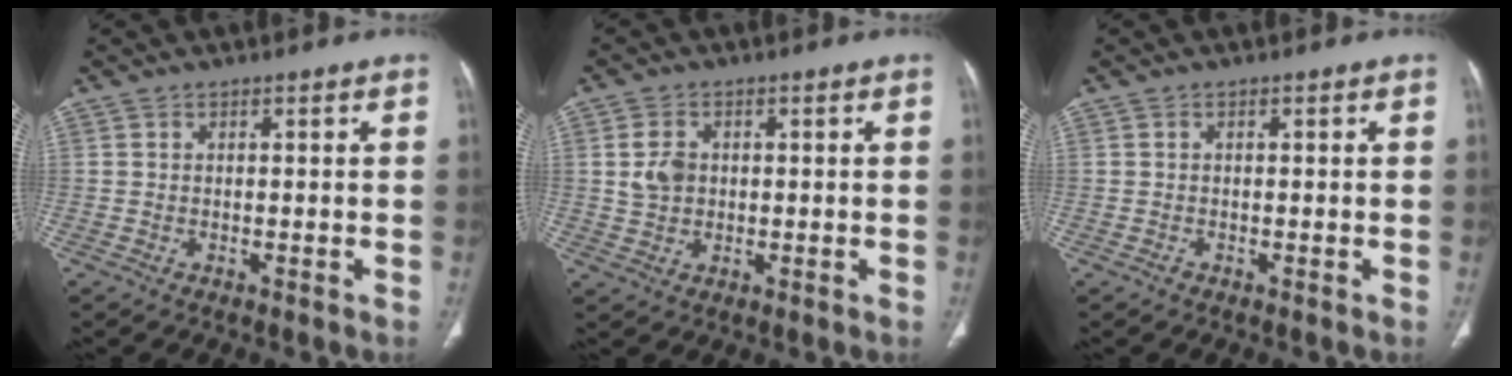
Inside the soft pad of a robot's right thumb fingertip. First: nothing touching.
{"total": 4.5, "force": [0.5, 3.5, 2.8], "torque": [-0.044, 0.001, 0.012]}
{"total": 0.5, "force": [-0.3, 0.4, 0.1], "torque": [0.000, 0.001, -0.007]}